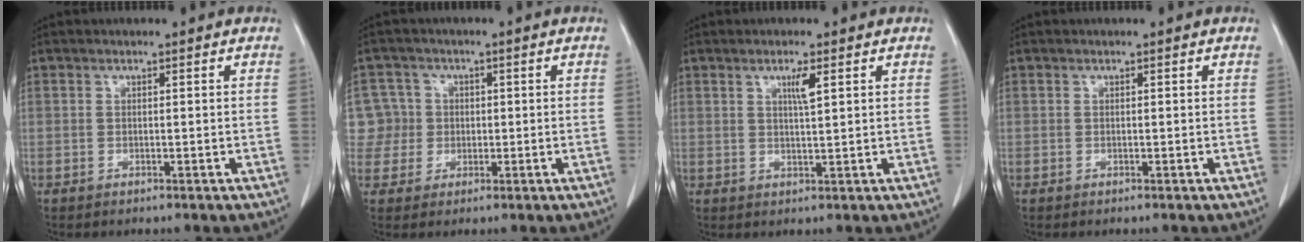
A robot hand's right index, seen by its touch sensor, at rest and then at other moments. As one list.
[{"total": 5.9, "force": [0.6, 5.9, -0.2], "torque": [0.012, 0.024, 0.016]}, {"total": 2.8, "force": [1.4, 0.1, 2.5], "torque": [-0.045, -0.003, 0.024]}, {"total": 0.0}]